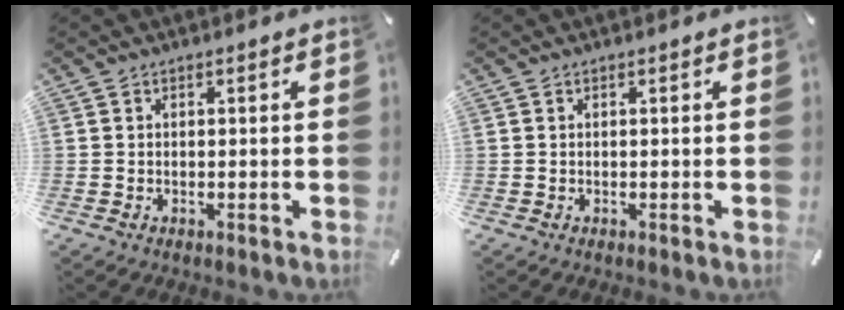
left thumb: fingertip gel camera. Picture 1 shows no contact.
{"total": 0.0}